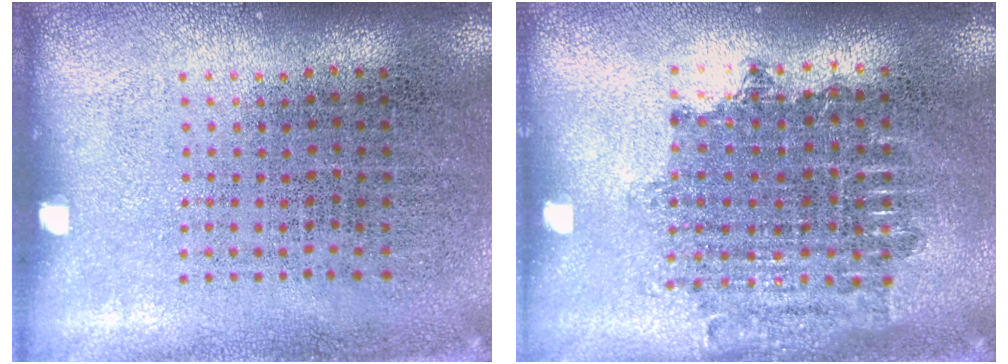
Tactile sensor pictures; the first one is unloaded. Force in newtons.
{"total": 1.7, "press": 1.4, "slide": 1.0}